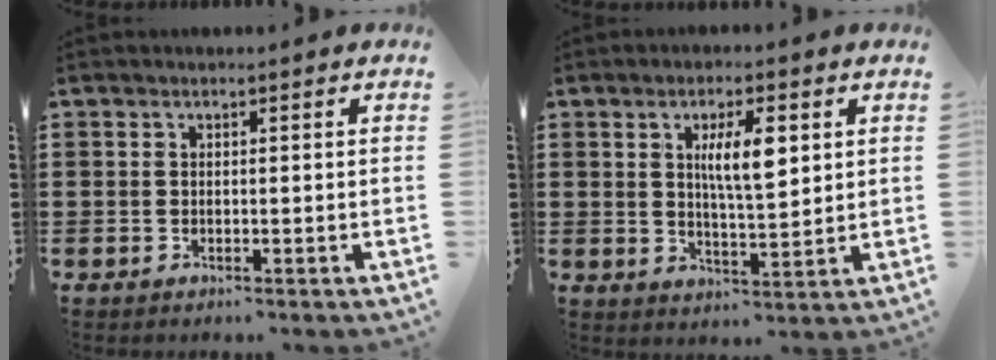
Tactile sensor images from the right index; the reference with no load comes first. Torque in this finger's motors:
{"motor_torque": [0.30, -0.01, 0.50, 0.13]}